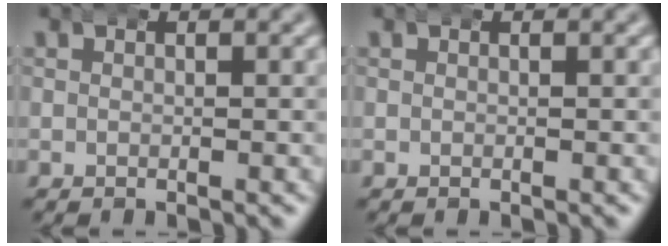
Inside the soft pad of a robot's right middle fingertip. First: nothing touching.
{"total": 0.0}